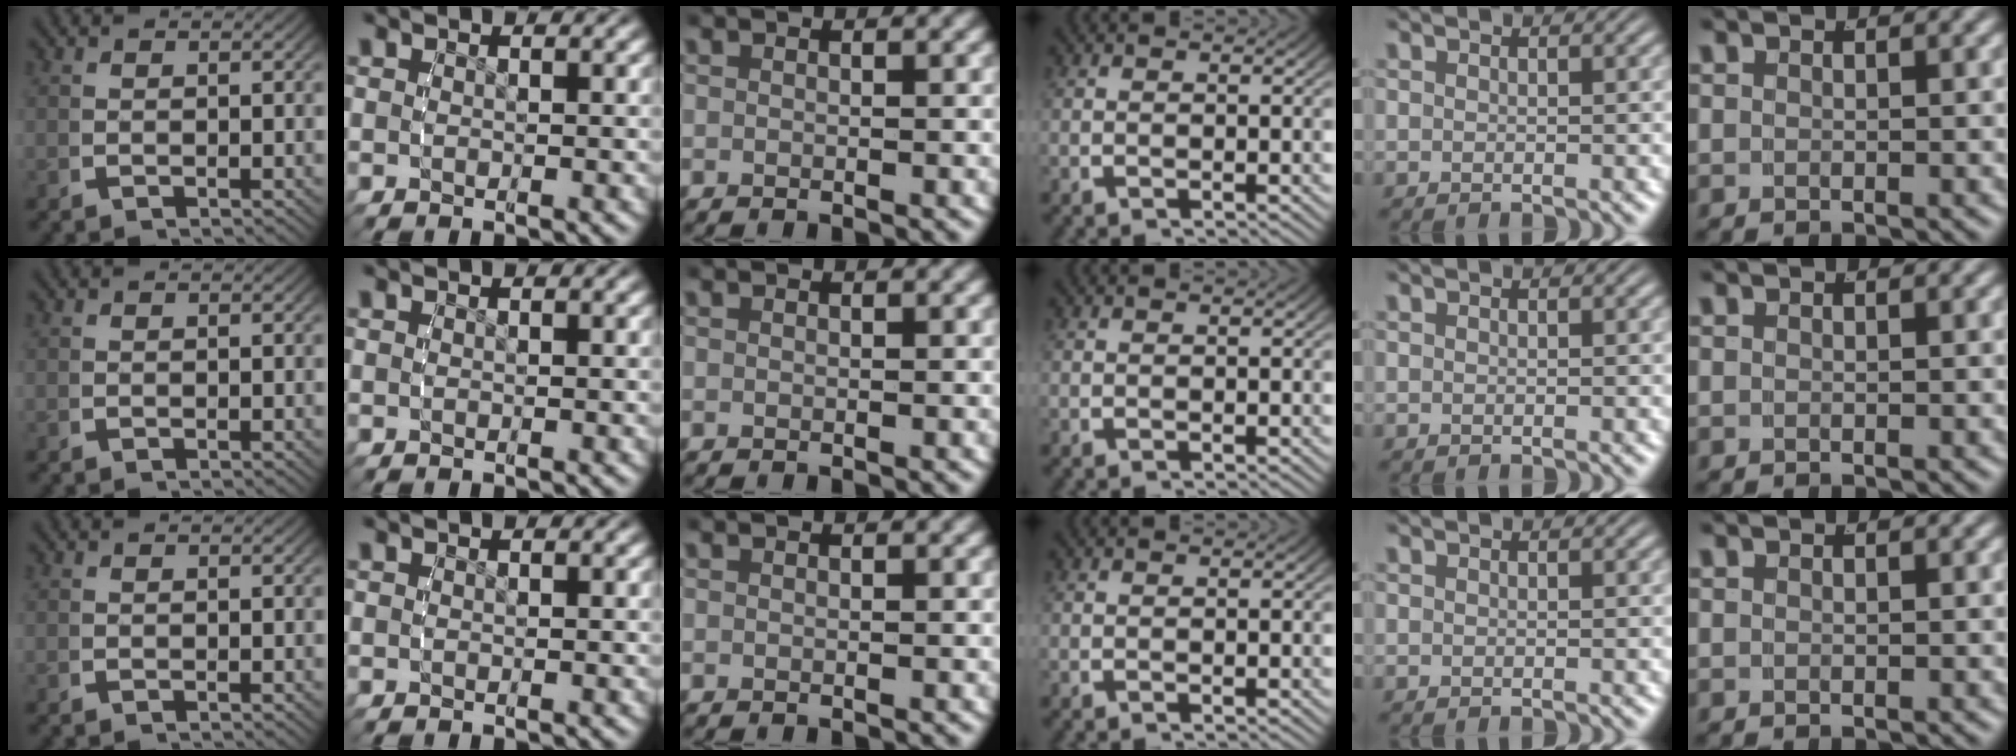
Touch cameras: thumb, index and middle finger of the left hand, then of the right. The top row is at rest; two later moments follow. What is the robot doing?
{"motion": "reach", "object": "plastic wrap"}